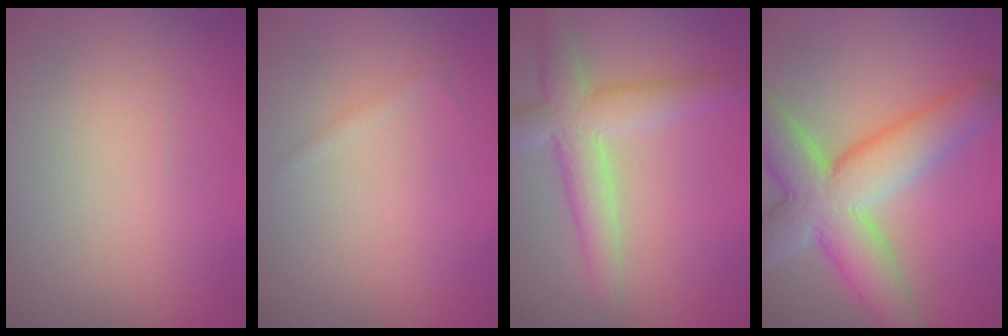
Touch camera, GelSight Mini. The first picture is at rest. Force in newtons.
{"total": 0.5, "press": 0.5, "slide": 0.0}
{"total": 5.2, "press": 5.2, "slide": 0.3}
{"total": 10.9, "press": 10.9, "slide": 0.6}